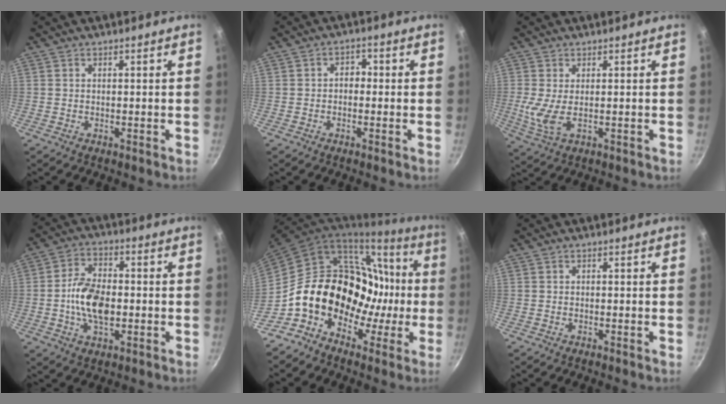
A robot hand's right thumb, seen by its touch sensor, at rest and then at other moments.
{"total": 2.5, "force": [-0.4, 1.9, 1.5], "torque": [-0.009, 0.009, -0.011]}
{"total": 4.9, "force": [0.3, 1.9, 4.5], "torque": [-0.102, -0.010, 0.014]}
{"total": 10.5, "force": [-1.3, 6.1, 8.4], "torque": [-0.149, 0.015, -0.031]}
{"total": 22.5, "force": [-4.0, 17.8, 13.2], "torque": [-0.159, 0.072, -0.065]}
{"total": 0.0}